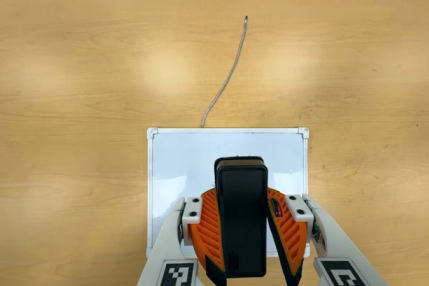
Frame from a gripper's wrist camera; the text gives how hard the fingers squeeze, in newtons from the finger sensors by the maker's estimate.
{"total": 7.9, "left": 7.7, "right": 8.0}